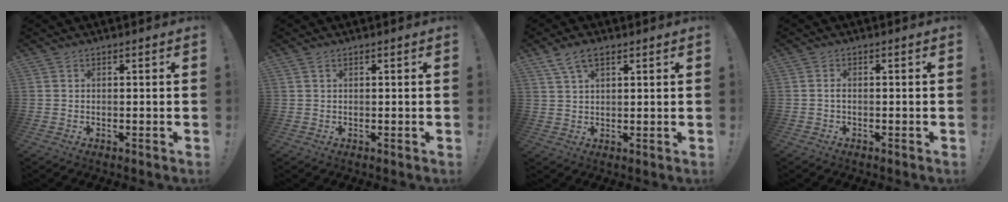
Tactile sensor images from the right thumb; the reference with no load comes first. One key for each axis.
{"total": 0.7, "fx": 0.4, "fy": 0.5, "fz": 0.3, "tx": -0.011, "ty": 0.003, "tz": 0.010}
{"total": 6.1, "fx": 3.6, "fy": 2.8, "fz": 4.0, "tx": -0.078, "ty": -0.005, "tz": 0.071}
{"total": 1.0, "fx": -0.8, "fy": 0.6, "fz": 0.3, "tx": -0.004, "ty": 0.002, "tz": -0.014}